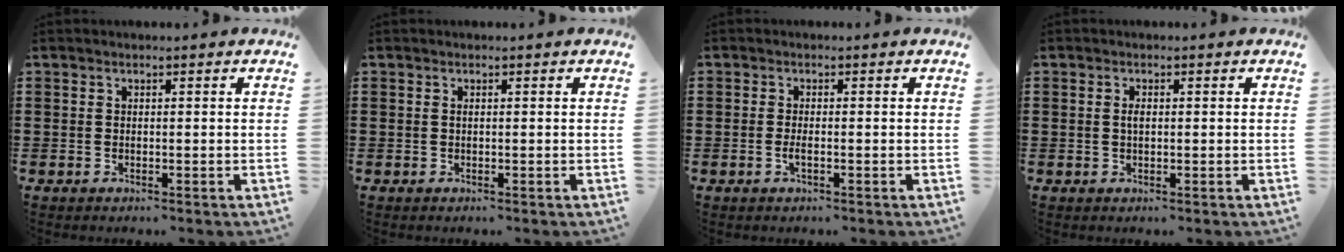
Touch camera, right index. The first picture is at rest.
{"total": 0.0}
{"total": 1.4, "force": [-0.4, 0.3, 1.3], "torque": [-0.032, -0.004, -0.010]}
{"total": 1.3, "force": [0.1, 0.5, 1.2], "torque": [-0.025, 0.003, 0.001]}